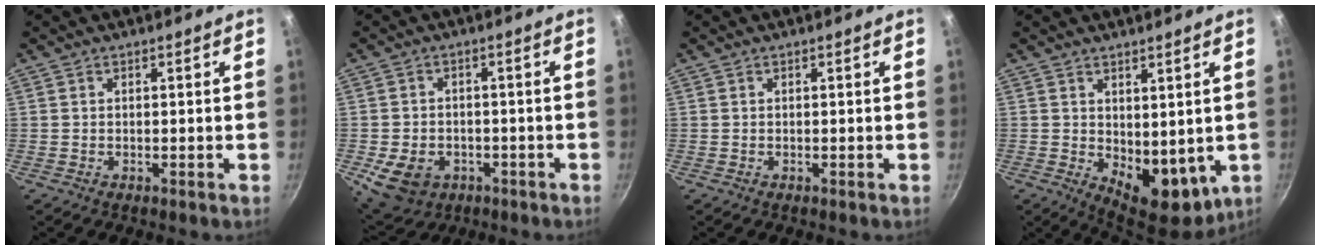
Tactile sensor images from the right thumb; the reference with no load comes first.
{"total": 9.6, "force": [-3.3, 7.3, 5.4], "torque": [-0.080, 0.012, -0.039]}
{"total": 0.0}
{"total": 10.1, "force": [0.6, 5.9, 8.2], "torque": [-0.086, -0.022, 0.027]}